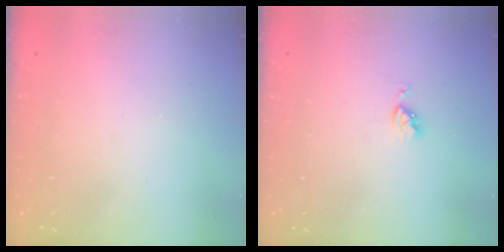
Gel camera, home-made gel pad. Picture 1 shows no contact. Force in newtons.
{"total": 3.9, "press": 3.9, "slide": 0.4}